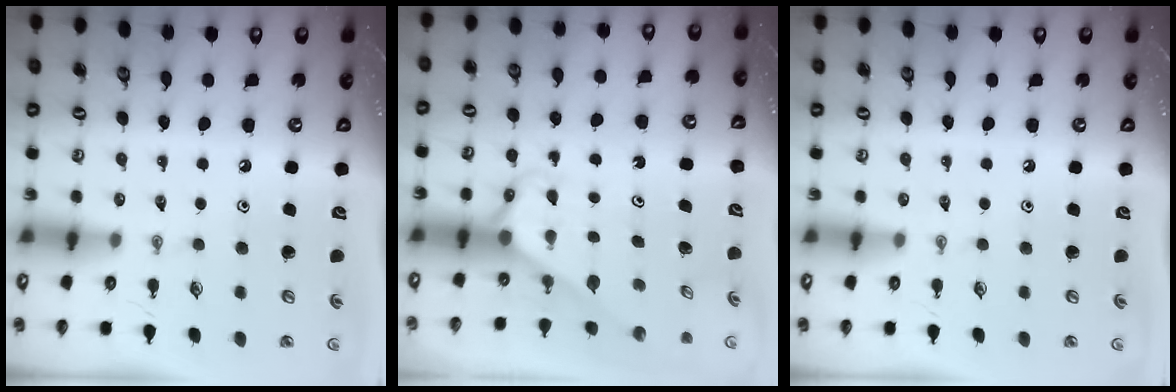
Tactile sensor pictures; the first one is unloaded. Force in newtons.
{"total": 2.6, "press": 2.6, "slide": 0.1}
{"total": 0.0}